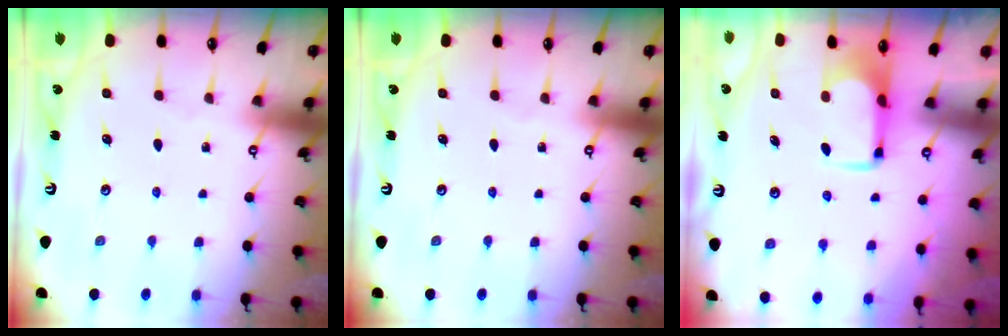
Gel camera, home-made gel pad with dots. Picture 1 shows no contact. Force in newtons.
{"total": 0.0}
{"total": 2.0, "press": 2.0, "slide": 0.4}